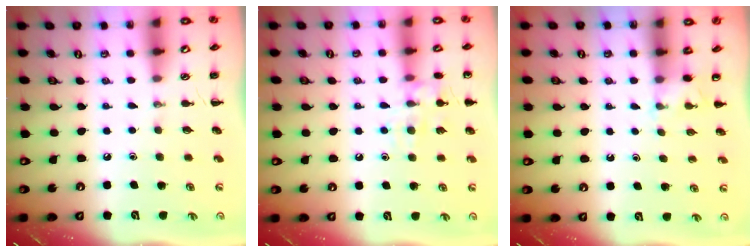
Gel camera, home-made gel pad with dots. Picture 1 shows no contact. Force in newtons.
{"total": 10.8, "press": 10.7, "slide": 1.4}
{"total": 2.6, "press": 2.4, "slide": 1.0}